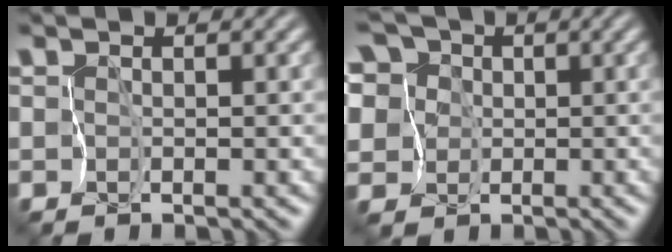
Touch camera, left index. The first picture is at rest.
{"total": 12.4, "force": [3.6, 10.0, 6.4], "torque": [-0.167, 0.046, 0.026]}